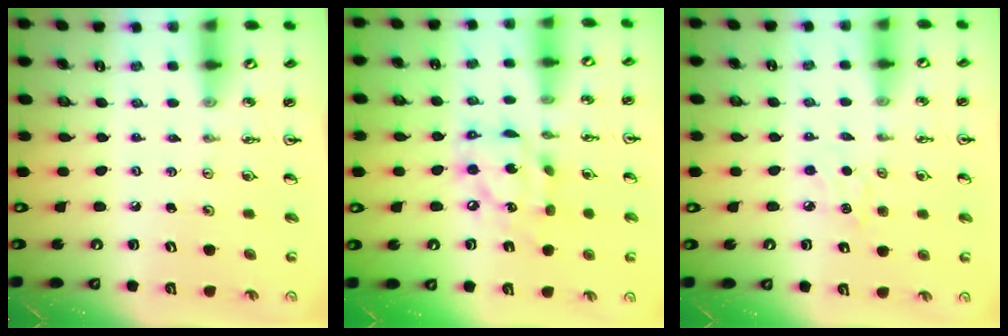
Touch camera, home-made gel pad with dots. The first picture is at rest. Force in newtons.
{"total": 12.6, "press": 12.5, "slide": 1.0}
{"total": 4.2, "press": 4.1, "slide": 0.6}